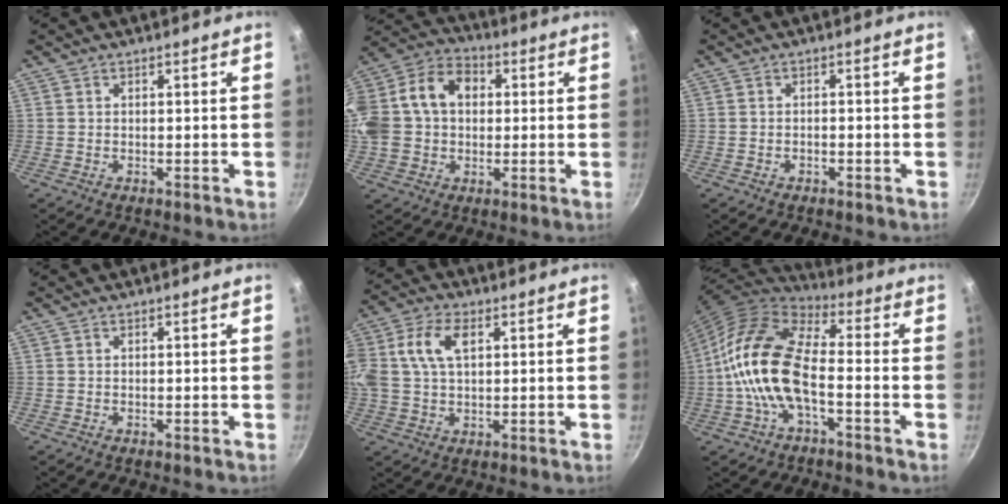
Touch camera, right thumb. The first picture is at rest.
{"total": 21.2, "force": [2.7, 16.1, 13.5], "torque": [-0.280, 0.056, 0.035]}
{"total": 1.0, "force": [-0.6, 0.5, 0.5], "torque": [-0.013, 0.008, -0.010]}
{"total": 0.0}
{"total": 13.2, "force": [3.4, 8.2, 9.7], "torque": [-0.205, 0.026, 0.058]}
{"total": 15.8, "force": [-2.9, 7.5, 13.6], "torque": [-0.250, 0.036, -0.068]}